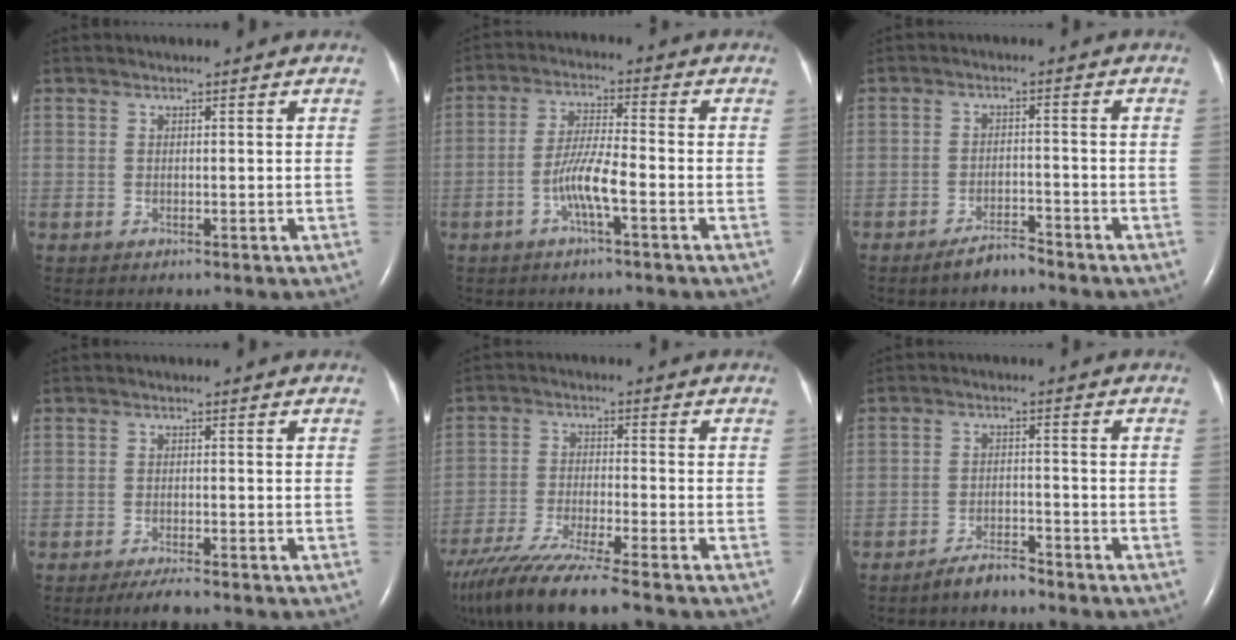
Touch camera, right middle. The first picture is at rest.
{"total": 6.1, "force": [-2.5, 0.3, 5.6], "torque": [-0.114, 0.003, -0.049]}
{"total": 3.4, "force": [-3.1, 0.6, 1.4], "torque": [-0.030, -0.004, -0.055]}
{"total": 2.9, "force": [-2.4, 0.2, 1.7], "torque": [-0.037, -0.007, -0.042]}
{"total": 14.5, "force": [-11.5, 0.5, 8.8], "torque": [-0.172, -0.046, -0.199]}
{"total": 3.6, "force": [-3.2, 0.7, 1.3], "torque": [-0.031, -0.004, -0.058]}